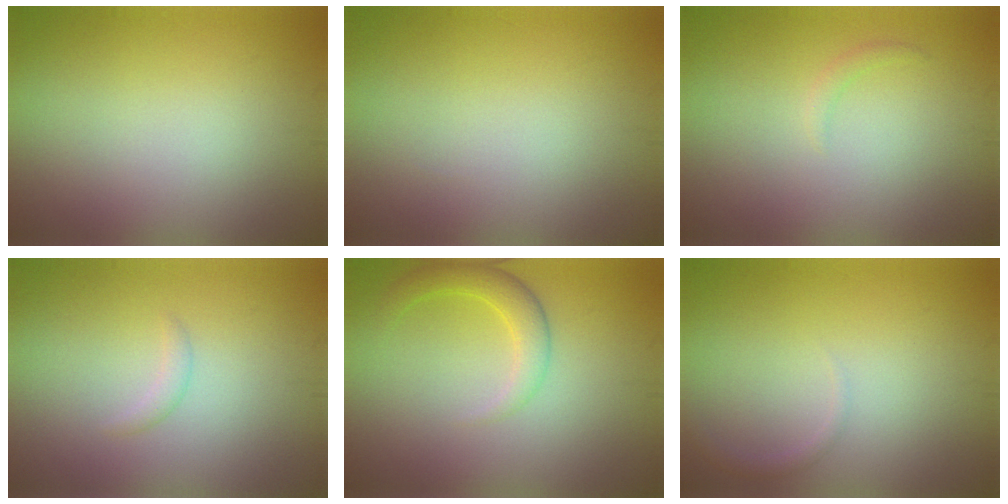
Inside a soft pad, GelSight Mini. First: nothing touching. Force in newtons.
{"total": 0.0}
{"total": 0.7, "press": 0.7, "slide": 0.1}
{"total": 0.9, "press": 0.9, "slide": 0.0}
{"total": 2.7, "press": 2.7, "slide": 0.1}
{"total": 0.8, "press": 0.8, "slide": 0.1}